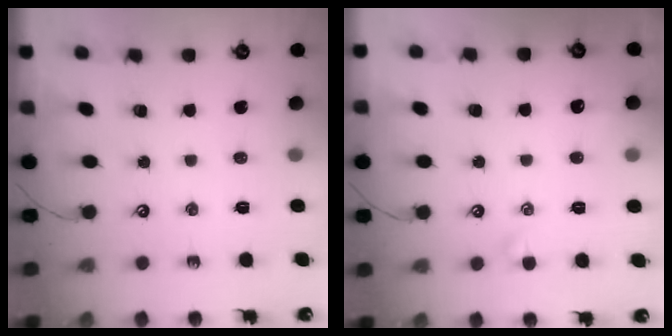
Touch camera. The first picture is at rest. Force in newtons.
{"total": 1.4, "press": 1.3, "slide": 0.5}